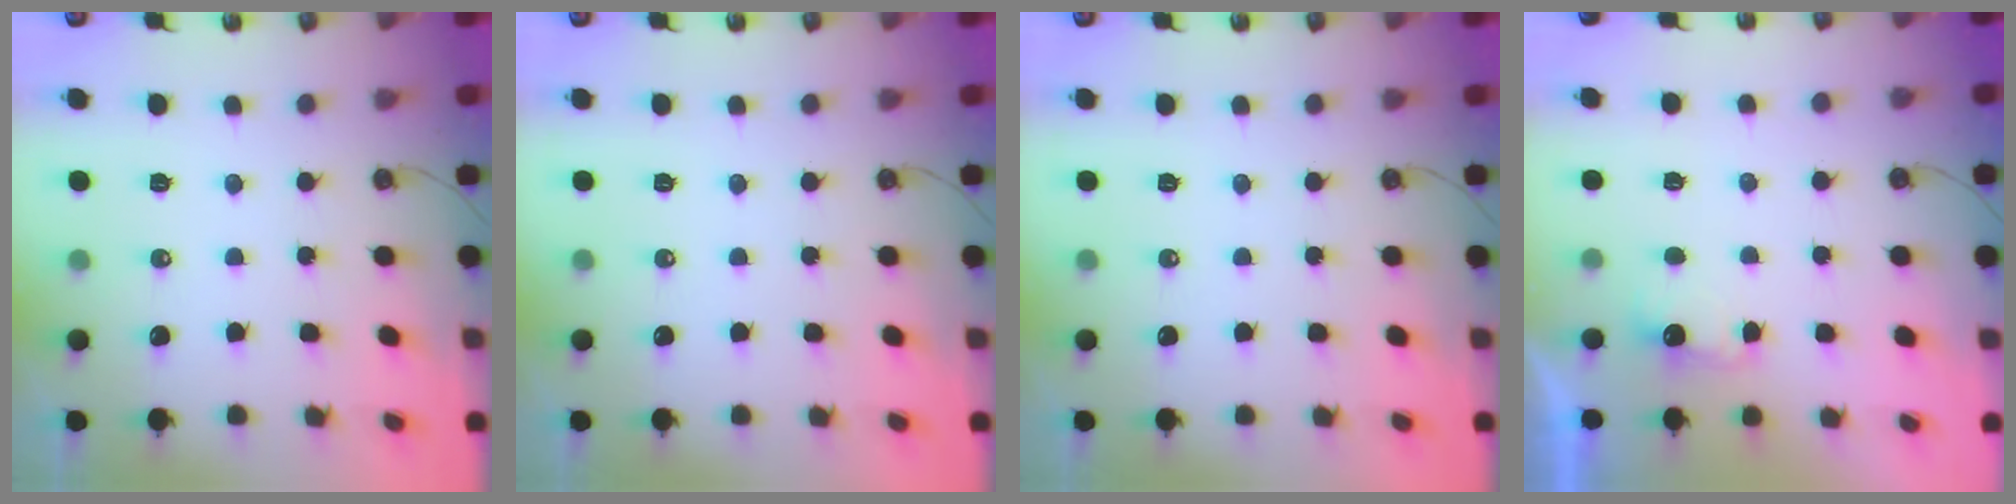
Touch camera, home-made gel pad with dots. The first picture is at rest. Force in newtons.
{"total": 0.0}
{"total": 0.0}
{"total": 2.4, "press": 2.3, "slide": 0.8}